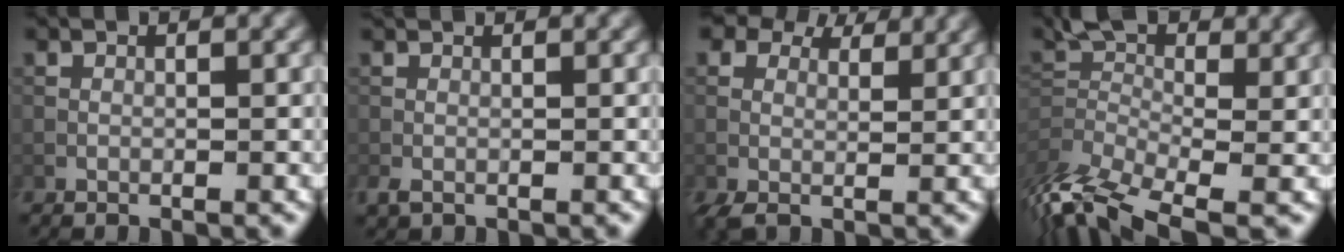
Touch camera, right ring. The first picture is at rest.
{"total": 1.0, "force": [0.1, 0.6, 0.8], "torque": [-0.025, -0.001, 0.000]}
{"total": 6.2, "force": [3.5, 3.8, 3.3], "torque": [-0.072, -0.002, 0.059]}
{"total": 8.0, "force": [-3.7, 3.7, 6.0], "torque": [-0.128, 0.001, -0.082]}